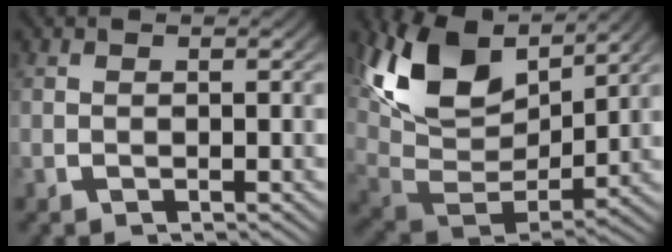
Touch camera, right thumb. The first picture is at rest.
{"total": 12.2, "force": [3.3, 7.3, 9.2], "torque": [-0.200, -0.025, 0.068]}